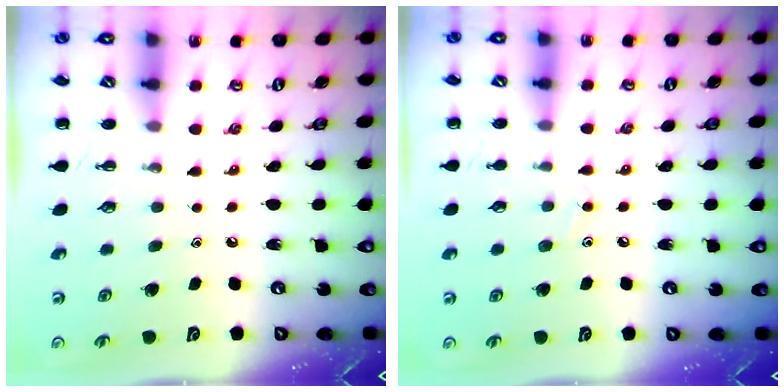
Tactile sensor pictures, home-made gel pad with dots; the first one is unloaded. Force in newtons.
{"total": 6.8, "press": 6.4, "slide": 2.3}